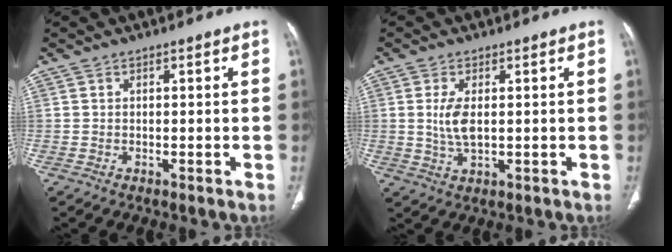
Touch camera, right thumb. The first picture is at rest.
{"total": 4.9, "force": [0.5, 2.1, 4.4], "torque": [-0.097, -0.008, 0.015]}